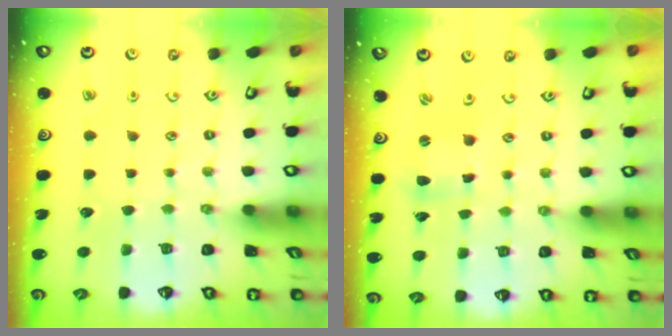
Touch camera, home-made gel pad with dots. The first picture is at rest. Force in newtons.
{"total": 2.5, "press": 2.5, "slide": 0.3}